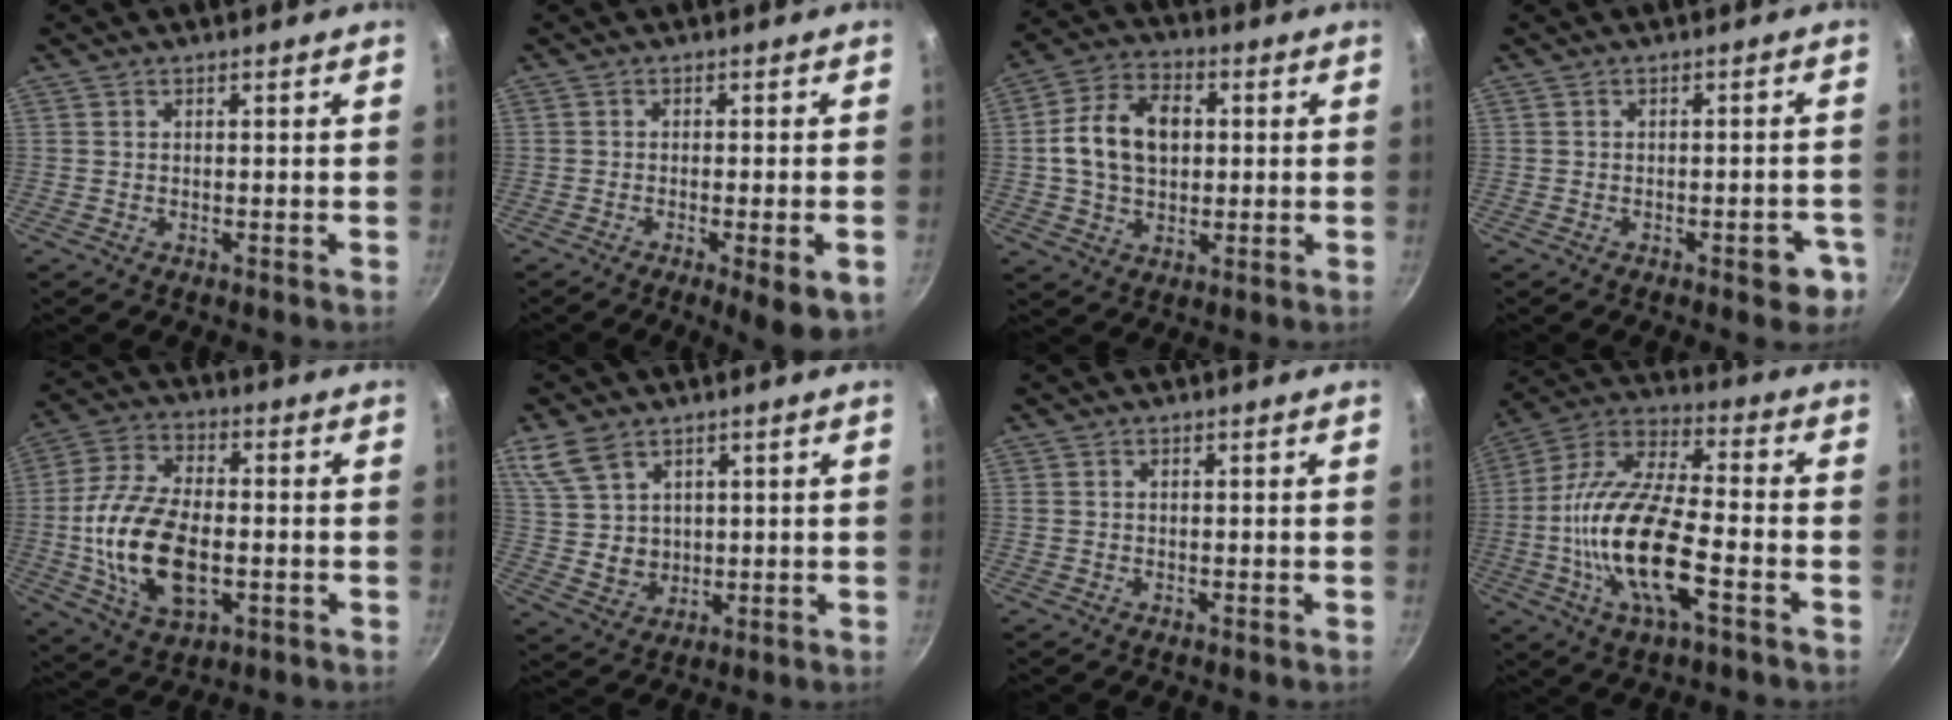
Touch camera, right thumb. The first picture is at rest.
{"total": 7.3, "force": [-2.7, 1.6, 6.6], "torque": [-0.090, 0.000, -0.036]}
{"total": 12.8, "force": [1.3, 9.1, 8.9], "torque": [-0.142, 0.017, 0.013]}
{"total": 4.9, "force": [-2.3, 2.2, 3.7], "torque": [-0.027, 0.020, -0.024]}
{"total": 17.5, "force": [-2.4, 9.8, 14.3], "torque": [-0.269, 0.017, -0.045]}
{"total": 9.1, "force": [4.9, 6.3, 4.3], "torque": [-0.065, -0.020, 0.110]}
{"total": 0.0}
{"total": 19.6, "force": [-5.3, 7.1, 17.4], "torque": [-0.337, 0.031, -0.118]}